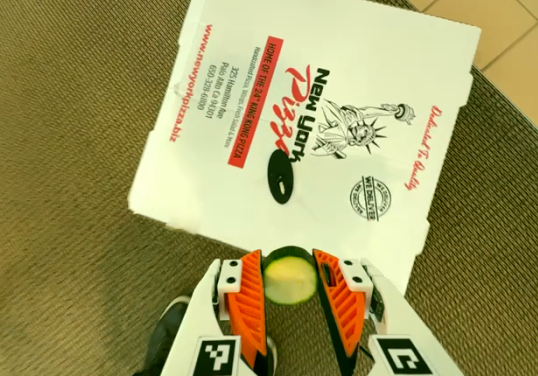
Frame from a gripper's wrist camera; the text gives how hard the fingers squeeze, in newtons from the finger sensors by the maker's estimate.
{"total": 9.4, "left": 9.6, "right": 9.2}